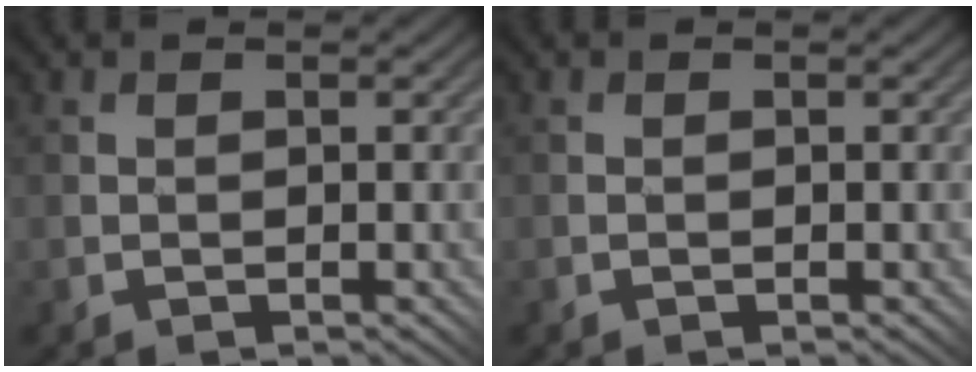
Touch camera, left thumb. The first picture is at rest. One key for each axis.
{"total": 0.0}